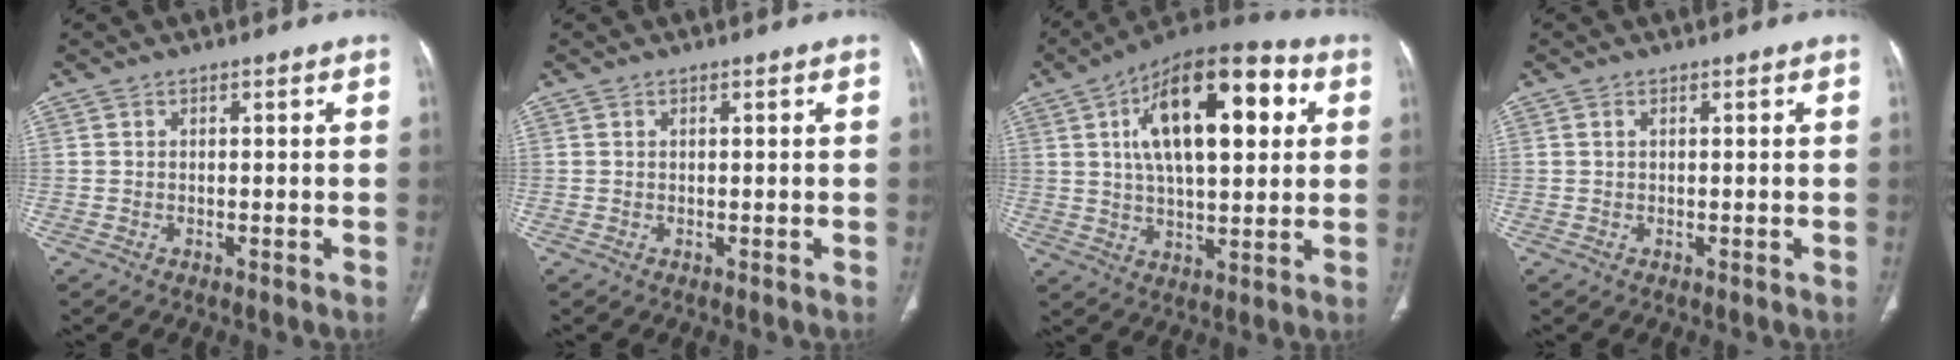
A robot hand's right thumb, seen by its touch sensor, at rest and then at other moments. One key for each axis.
{"total": 0.0}
{"total": 21.8, "fx": 6.0, "fy": 9.8, "fz": 18.5, "tx": -0.264, "ty": 0.007, "tz": 0.086}
{"total": 0.5, "fx": 0.2, "fy": 0.3, "fz": 0.4, "tx": -0.010, "ty": 0.005, "tz": 0.004}